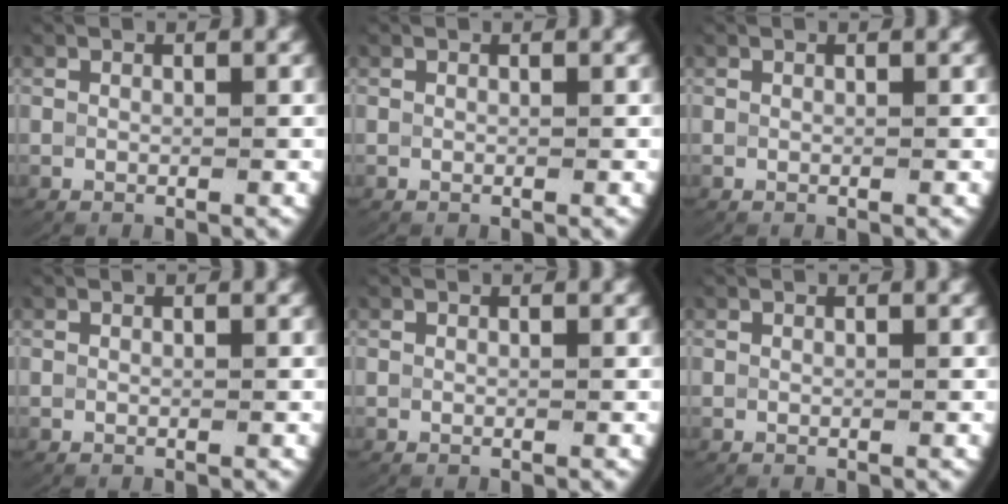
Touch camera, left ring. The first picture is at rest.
{"total": 0.0}
{"total": 0.0}
{"total": 0.0}
{"total": 0.0}
{"total": 0.0}